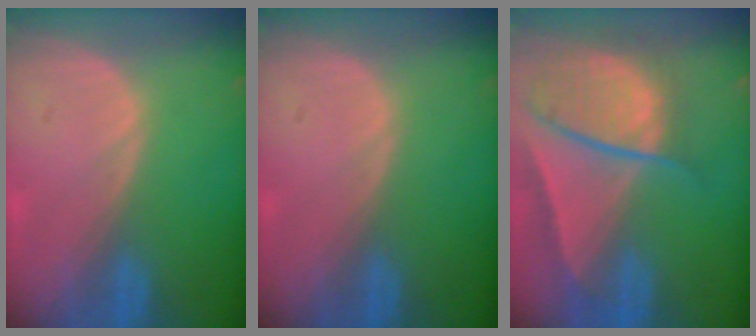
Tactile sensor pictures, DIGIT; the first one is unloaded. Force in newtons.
{"total": 0.0}
{"total": 10.0, "press": 8.4, "slide": 5.5}